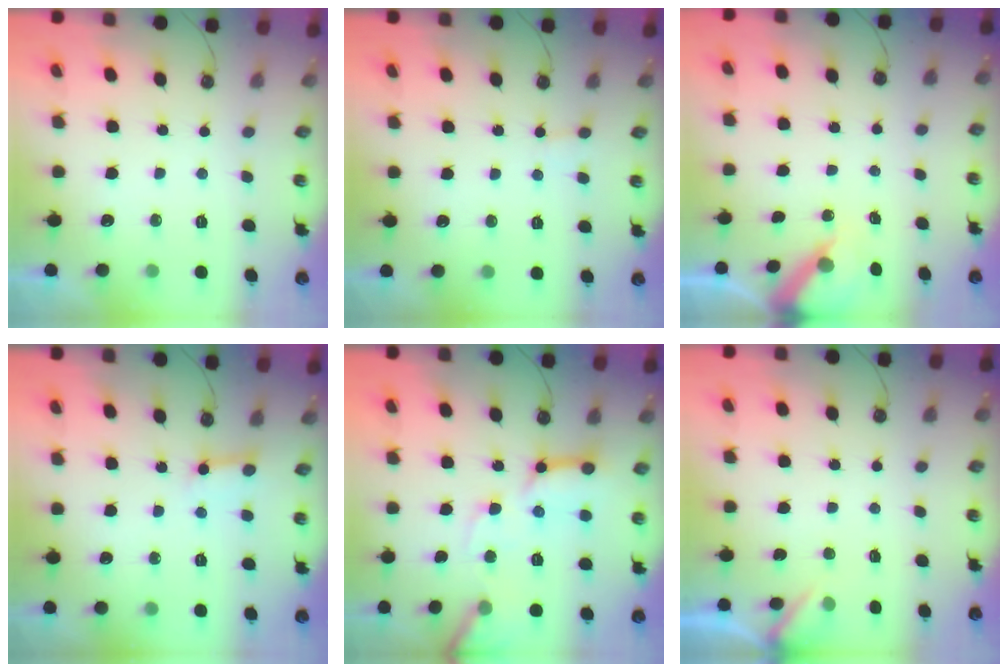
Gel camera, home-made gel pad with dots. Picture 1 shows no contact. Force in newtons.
{"total": 4.1, "press": 4.0, "slide": 0.4}
{"total": 6.7, "press": 6.6, "slide": 0.6}
{"total": 4.1, "press": 4.1, "slide": 0.4}
{"total": 14.8, "press": 14.8, "slide": 1.1}
{"total": 2.9, "press": 2.9, "slide": 0.3}